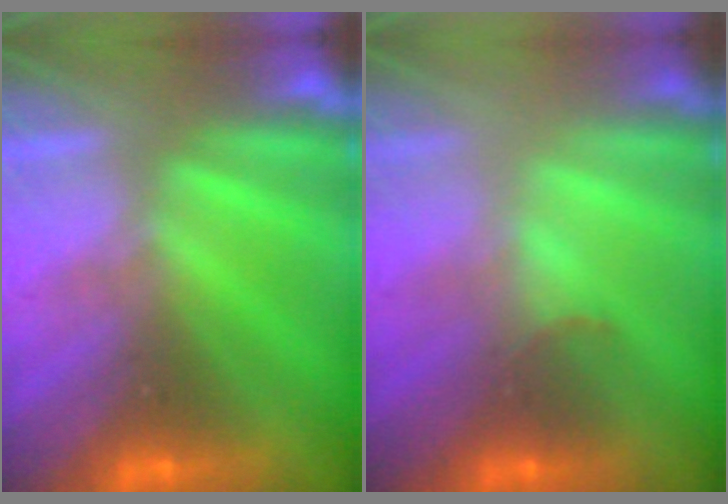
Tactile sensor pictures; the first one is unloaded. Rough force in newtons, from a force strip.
{"total": 2.1}